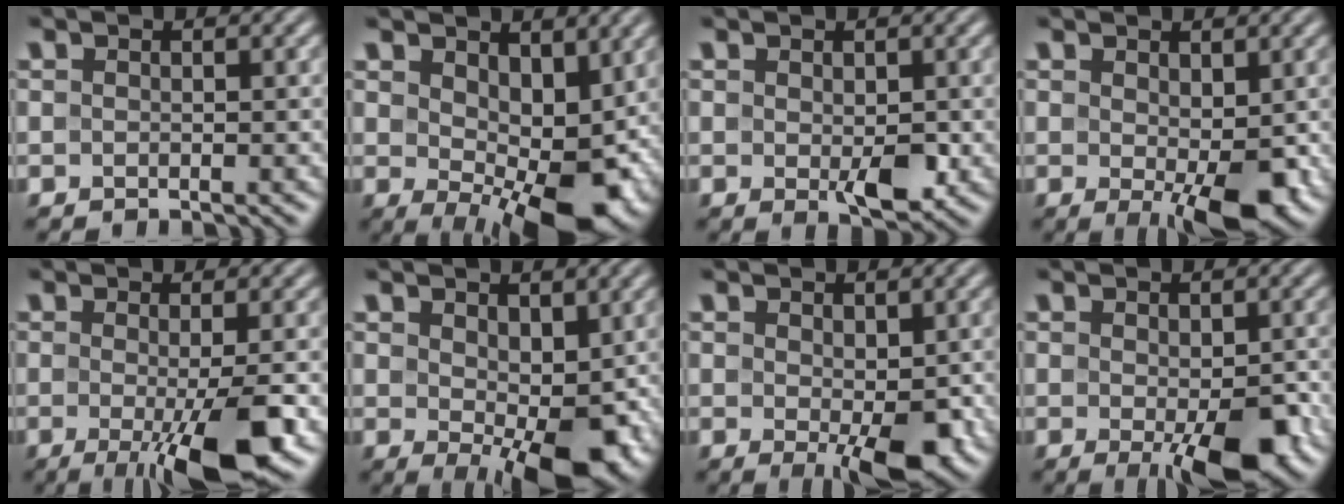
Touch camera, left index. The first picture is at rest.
{"total": 9.3, "force": [0.7, 5.1, 7.7], "torque": [-0.114, -0.020, 0.019]}
{"total": 3.0, "force": [-0.3, 1.4, 2.6], "torque": [-0.042, -0.009, 0.000]}
{"total": 5.8, "force": [-0.6, 2.4, 5.2], "torque": [-0.086, -0.010, -0.005]}
{"total": 8.3, "force": [-2.2, 1.7, 7.8], "torque": [-0.114, -0.016, -0.030]}
{"total": 8.7, "force": [-0.5, 4.5, 7.4], "torque": [-0.115, -0.013, 0.002]}
{"total": 5.3, "force": [-0.8, 2.2, 4.7], "torque": [-0.074, -0.009, -0.009]}
{"total": 6.5, "force": [-2.2, 2.4, 5.6], "torque": [-0.084, -0.014, -0.030]}